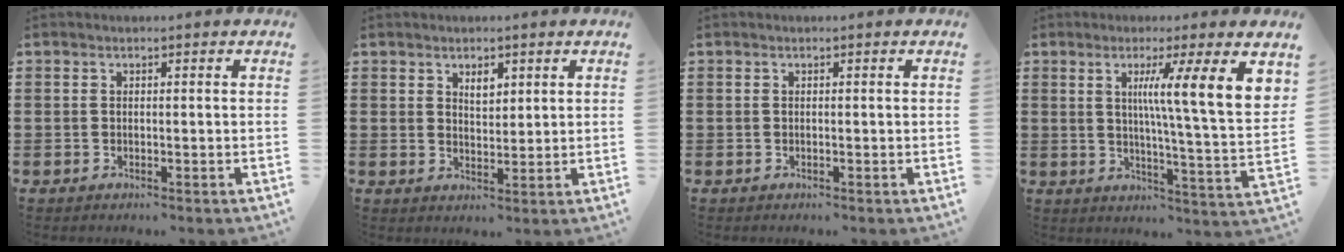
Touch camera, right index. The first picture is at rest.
{"total": 2.8, "force": [1.8, 1.5, 1.6], "torque": [-0.029, 0.001, 0.030]}
{"total": 0.0}
{"total": 9.6, "force": [4.2, -0.2, 8.6], "torque": [-0.150, -0.026, 0.059]}